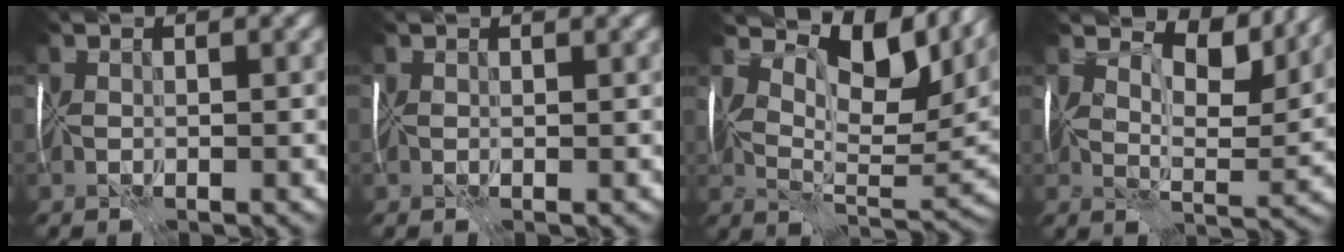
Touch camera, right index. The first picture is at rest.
{"total": 1.7, "force": [1.4, 0.5, 0.9], "torque": [-0.005, 0.005, 0.016]}
{"total": 11.5, "force": [6.1, 5.1, 8.4], "torque": [-0.135, 0.001, 0.111]}
{"total": 8.1, "force": [6.3, 2.6, 4.4], "torque": [-0.073, 0.001, 0.092]}